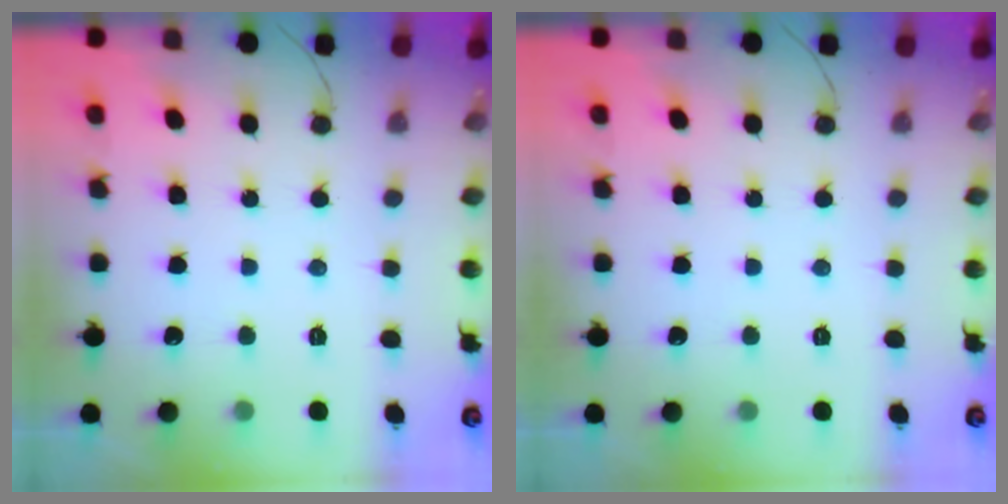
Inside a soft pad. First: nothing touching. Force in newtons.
{"total": 0.0}